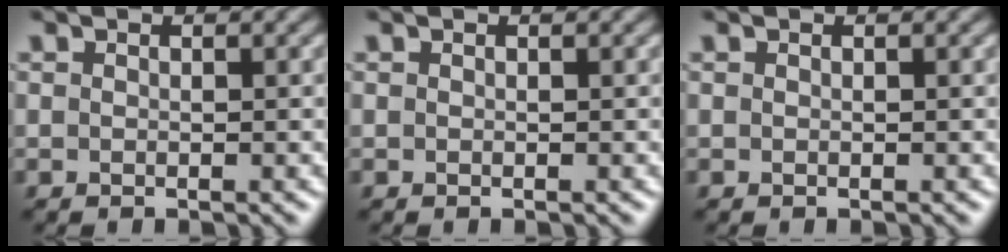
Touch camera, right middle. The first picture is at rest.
{"total": 0.0}
{"total": 0.0}